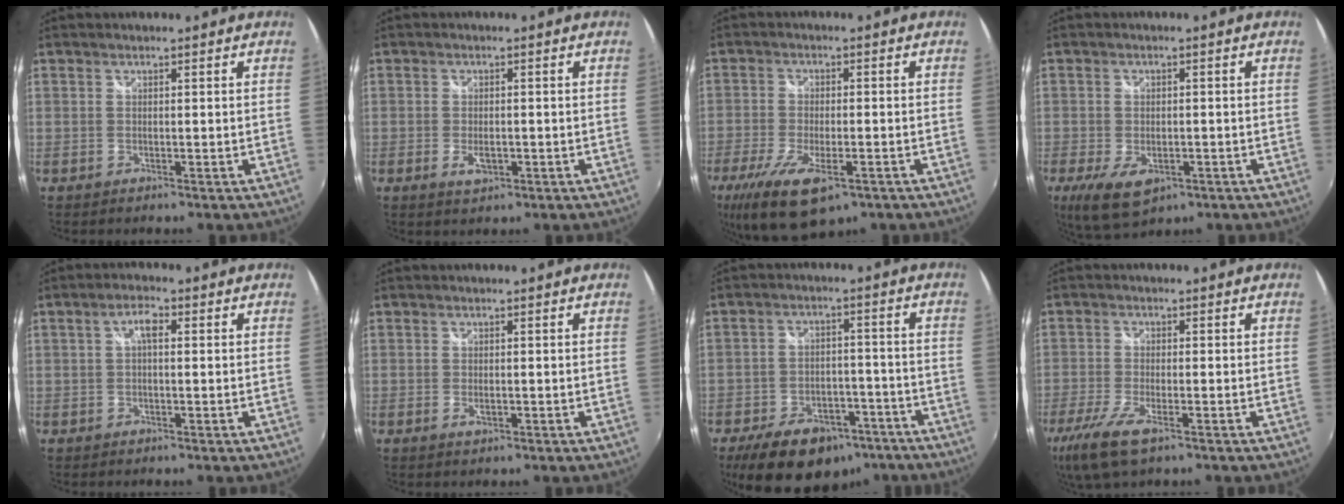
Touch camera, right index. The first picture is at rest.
{"total": 3.0, "force": [-1.0, 1.7, 2.3], "torque": [-0.043, -0.004, -0.016]}
{"total": 15.1, "force": [-8.8, 5.8, 10.8], "torque": [-0.235, -0.057, -0.144]}
{"total": 8.9, "force": [-4.5, 4.7, 6.1], "torque": [-0.135, -0.032, -0.073]}
{"total": 2.9, "force": [0.4, 1.1, 2.7], "torque": [-0.050, 0.010, 0.006]}
{"total": 1.3, "force": [-0.4, 0.7, 1.0], "torque": [-0.020, -0.001, -0.007]}
{"total": 16.9, "force": [-11.5, 9.5, 7.9], "torque": [-0.169, 0.010, -0.156]}
{"total": 9.5, "force": [-6.0, 2.6, 7.0], "torque": [-0.165, -0.035, -0.113]}